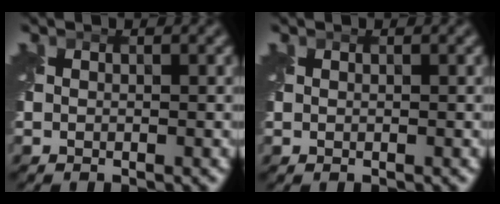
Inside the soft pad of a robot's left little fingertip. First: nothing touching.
{"total": 0.0}